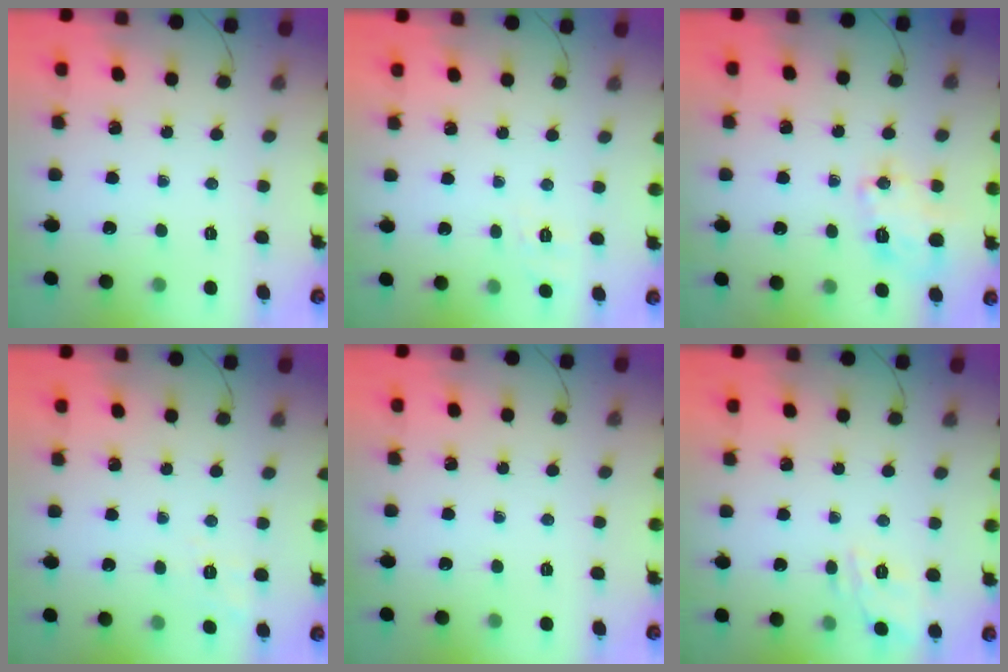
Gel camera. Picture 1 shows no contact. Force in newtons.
{"total": 3.9, "press": 3.3, "slide": 2.0}
{"total": 8.7, "press": 8.7, "slide": 1.0}
{"total": 2.8, "press": 2.1, "slide": 1.9}
{"total": 0.0}
{"total": 9.9, "press": 9.8, "slide": 1.6}